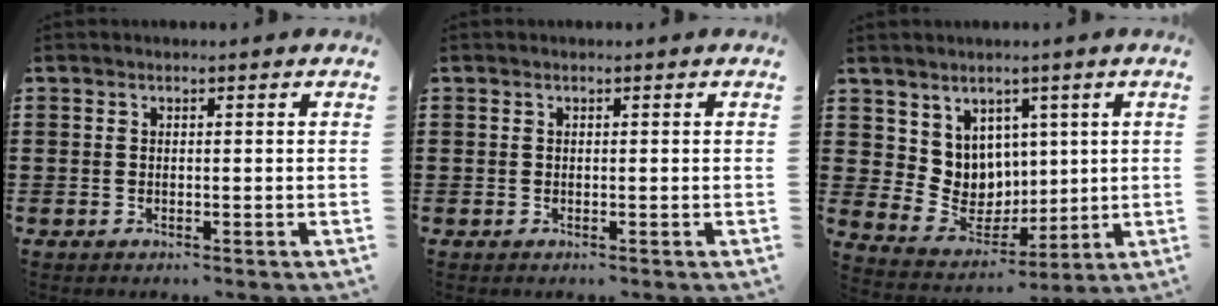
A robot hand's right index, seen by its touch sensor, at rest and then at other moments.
{"total": 0.0}
{"total": 7.2, "force": [3.8, 6.1, 0.5], "torque": [-0.051, -0.025, 0.080]}